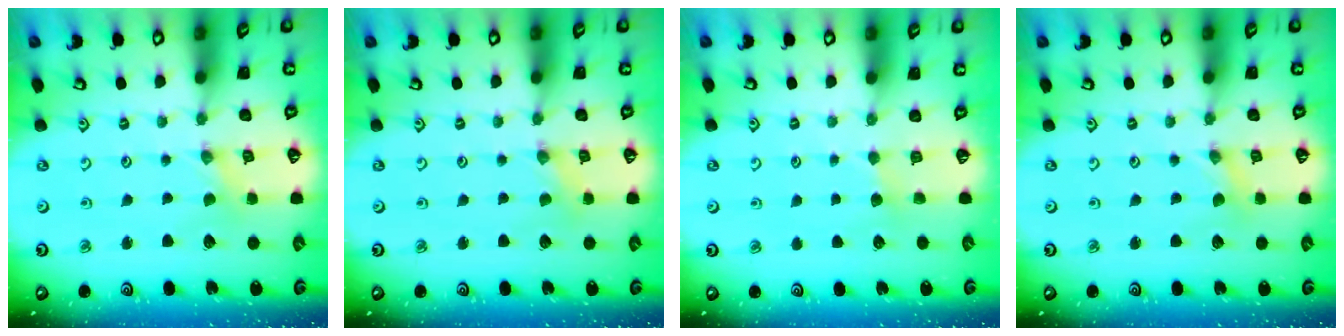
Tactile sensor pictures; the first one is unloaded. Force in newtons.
{"total": 1.0, "press": 1.0, "slide": 0.2}
{"total": 2.2, "press": 2.2, "slide": 0.3}
{"total": 0.0}